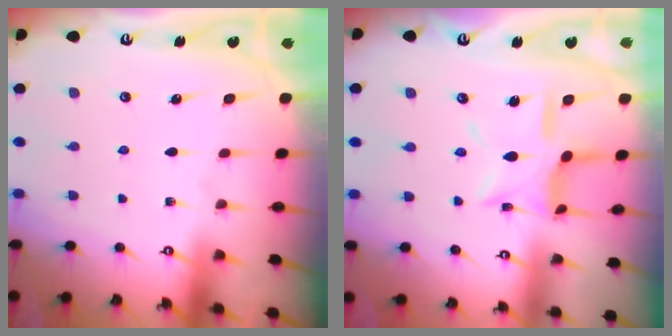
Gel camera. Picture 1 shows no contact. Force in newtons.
{"total": 11.7, "press": 11.7, "slide": 0.9}